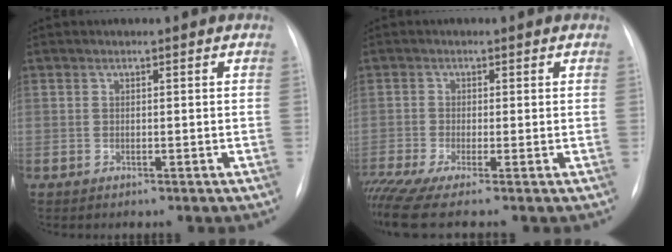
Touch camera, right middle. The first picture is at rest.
{"total": 6.5, "force": [-4.9, -0.4, 4.3], "torque": [-0.082, -0.018, -0.091]}